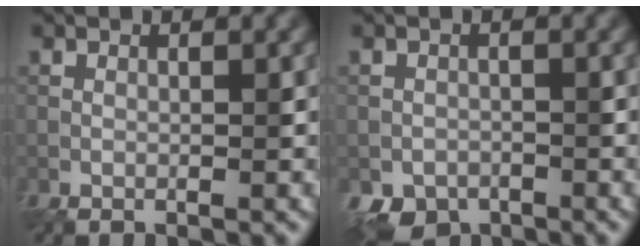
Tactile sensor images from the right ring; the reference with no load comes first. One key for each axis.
{"total": 3.2, "fx": -2.3, "fy": 2.1, "fz": 0.4, "tx": -0.003, "ty": -0.011, "tz": -0.038}